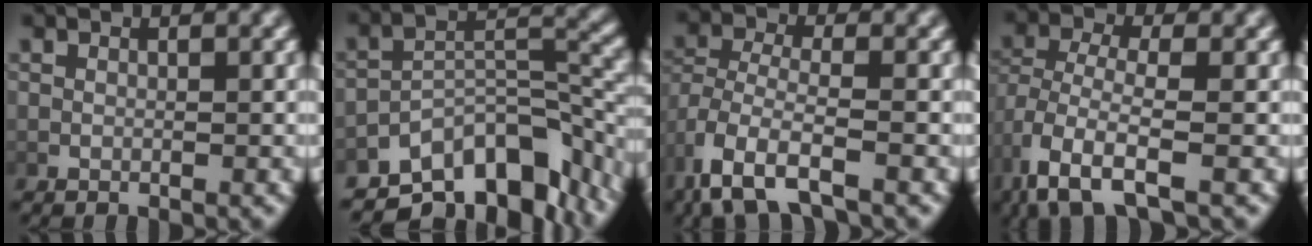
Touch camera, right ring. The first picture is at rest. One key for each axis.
{"total": 12.0, "fx": -6.9, "fy": 6.4, "fz": 7.4, "tx": -0.103, "ty": -0.017, "tz": -0.100}
{"total": 4.3, "fx": -1.9, "fy": 2.2, "fz": 3.1, "tx": -0.099, "ty": -0.038, "tz": -0.013}
{"total": 4.2, "fx": -1.6, "fy": 2.0, "fz": 3.4, "tx": -0.098, "ty": -0.036, "tz": -0.008}